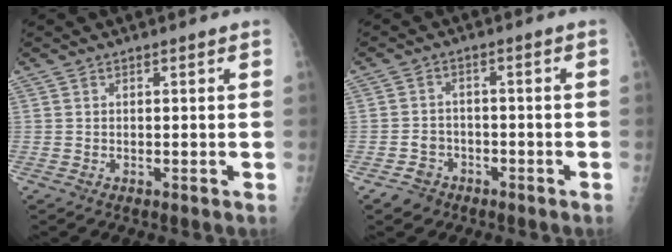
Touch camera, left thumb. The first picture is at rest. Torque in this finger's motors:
{"motor_torque": [0.00, 0.01, 0.03, 0.03, 0.00]}